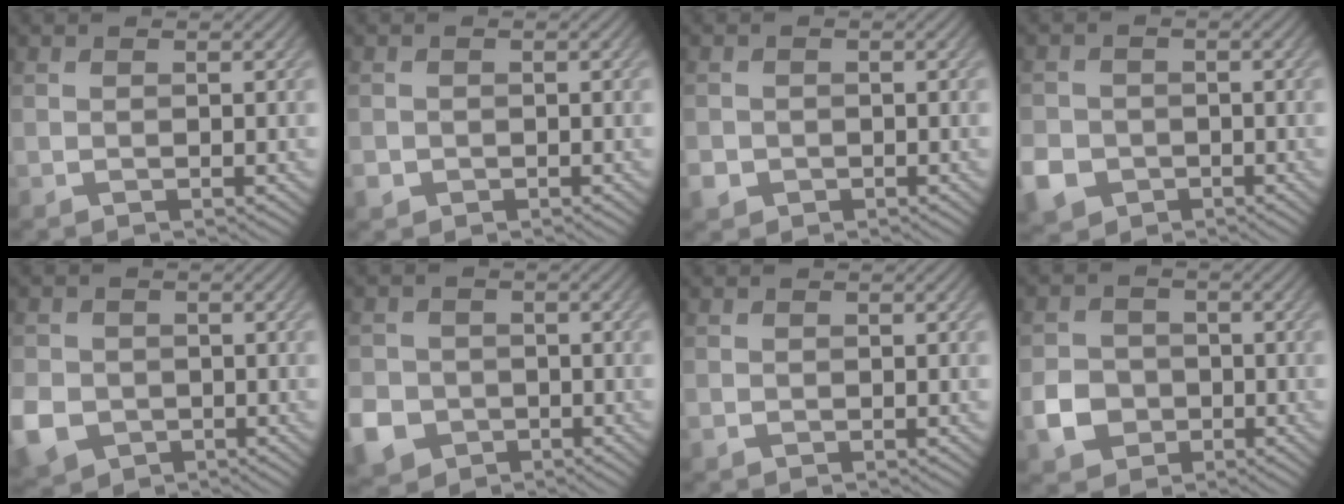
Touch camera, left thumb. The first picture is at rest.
{"total": 1.5, "force": [-0.7, 1.3, 0.4], "torque": [-0.008, -0.008, -0.018]}
{"total": 2.2, "force": [-1.0, 1.9, 0.6], "torque": [-0.017, -0.009, -0.023]}
{"total": 5.4, "force": [-2.4, 4.4, 2.0], "torque": [-0.058, -0.016, -0.055]}
{"total": 6.8, "force": [-2.5, 5.5, 3.0], "torque": [-0.096, -0.023, -0.052]}
{"total": 6.8, "force": [-3.0, 5.6, 2.4], "torque": [-0.068, -0.022, -0.070]}
{"total": 0.8, "force": [-0.4, 0.6, 0.3], "torque": [-0.007, -0.006, -0.009]}
{"total": 4.8, "force": [-1.7, 4.1, 1.9], "torque": [-0.043, -0.004, -0.041]}